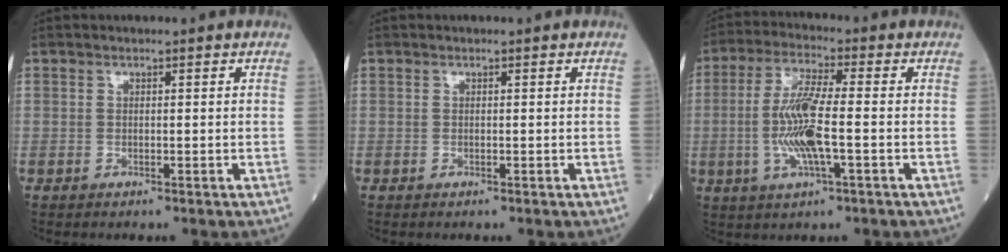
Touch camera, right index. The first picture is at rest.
{"total": 0.0}
{"total": 9.7, "force": [-1.5, 1.1, 9.6], "torque": [-0.200, -0.003, -0.034]}